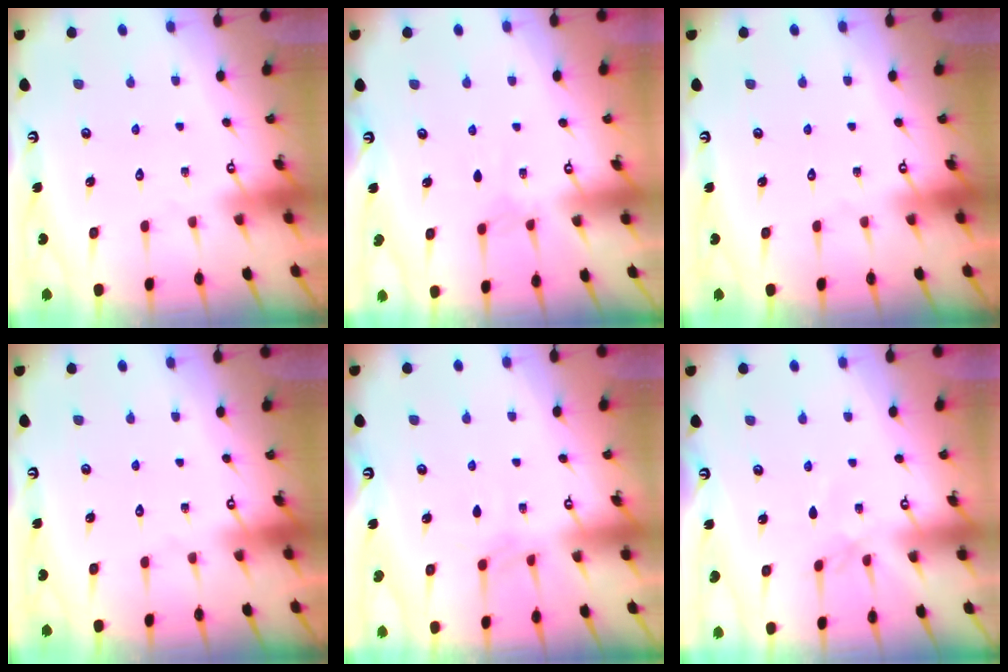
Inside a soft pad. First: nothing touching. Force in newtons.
{"total": 3.0, "press": 3.0, "slide": 0.3}
{"total": 0.0}
{"total": 0.0}
{"total": 4.1, "press": 4.1, "slide": 0.6}
{"total": 2.9, "press": 2.9, "slide": 0.4}